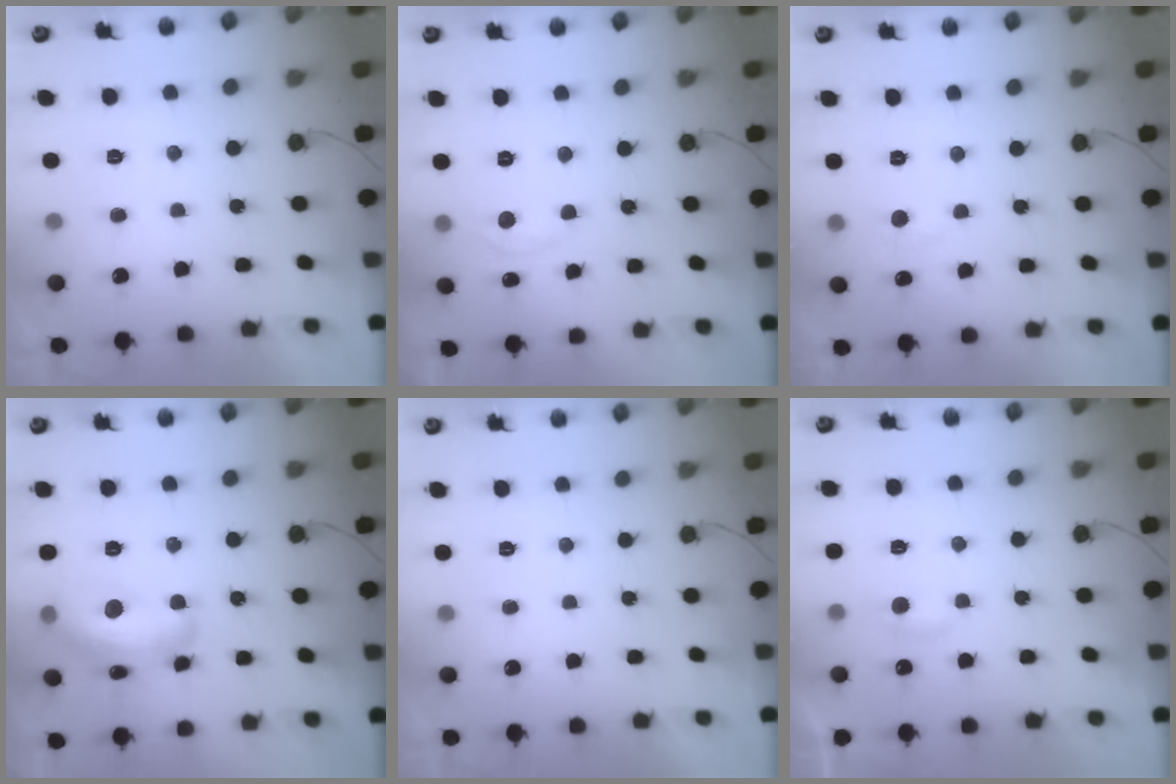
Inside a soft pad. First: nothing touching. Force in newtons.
{"total": 4.4, "press": 4.3, "slide": 0.6}
{"total": 4.6, "press": 4.5, "slide": 0.7}
{"total": 16.6, "press": 16.6, "slide": 0.9}
{"total": 0.0}
{"total": 3.9, "press": 3.9, "slide": 0.5}